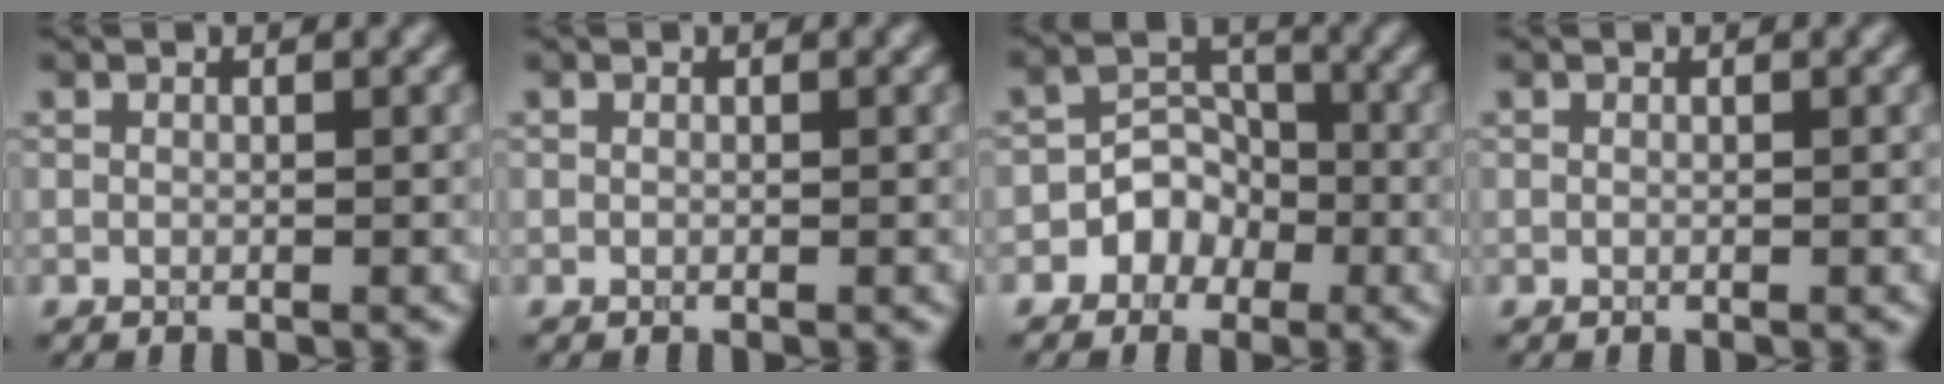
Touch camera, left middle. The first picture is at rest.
{"total": 0.0}
{"total": 3.0, "force": [-1.6, 2.4, 0.9], "torque": [0.002, 0.013, -0.027]}
{"total": 0.0}